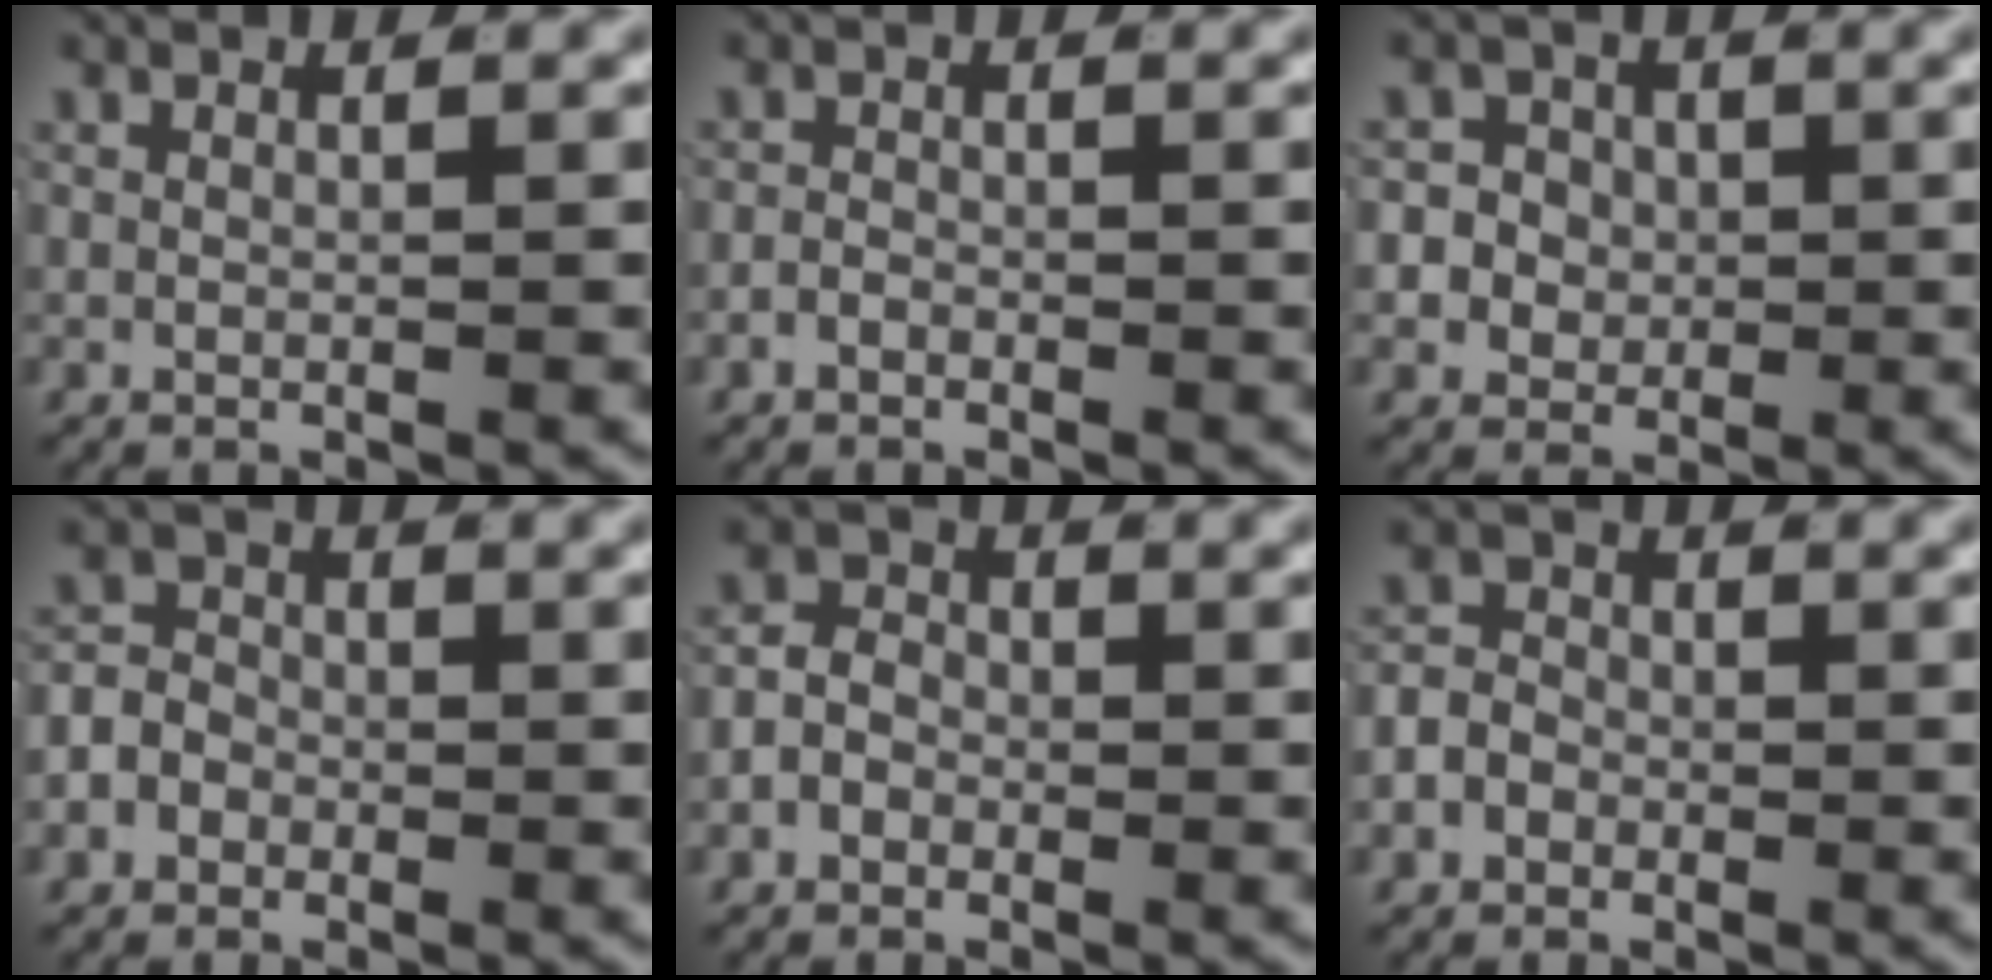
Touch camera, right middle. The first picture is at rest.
{"total": 0.9, "force": [-0.9, 0.3, 0.2], "torque": [-0.002, -0.003, -0.016]}
{"total": 7.2, "force": [-1.4, 6.6, 2.3], "torque": [-0.058, -0.021, -0.025]}
{"total": 3.9, "force": [-1.1, 3.5, 1.4], "torque": [-0.019, 0.002, -0.029]}
{"total": 2.5, "force": [-0.9, 2.1, 1.1], "torque": [-0.011, 0.000, -0.022]}
{"total": 3.0, "force": [-1.0, 2.6, 1.2], "torque": [-0.020, 0.002, -0.024]}